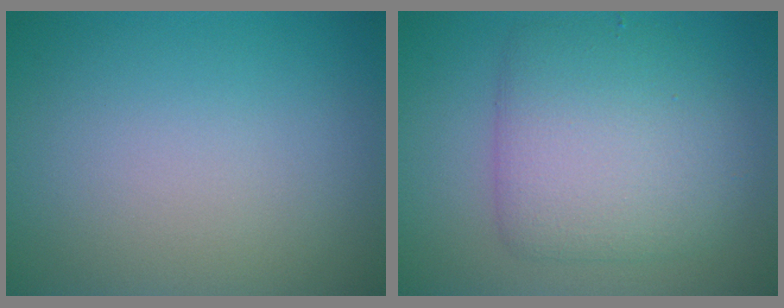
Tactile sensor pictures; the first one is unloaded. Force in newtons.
{"total": 6.2, "press": 6.2, "slide": 0.2}